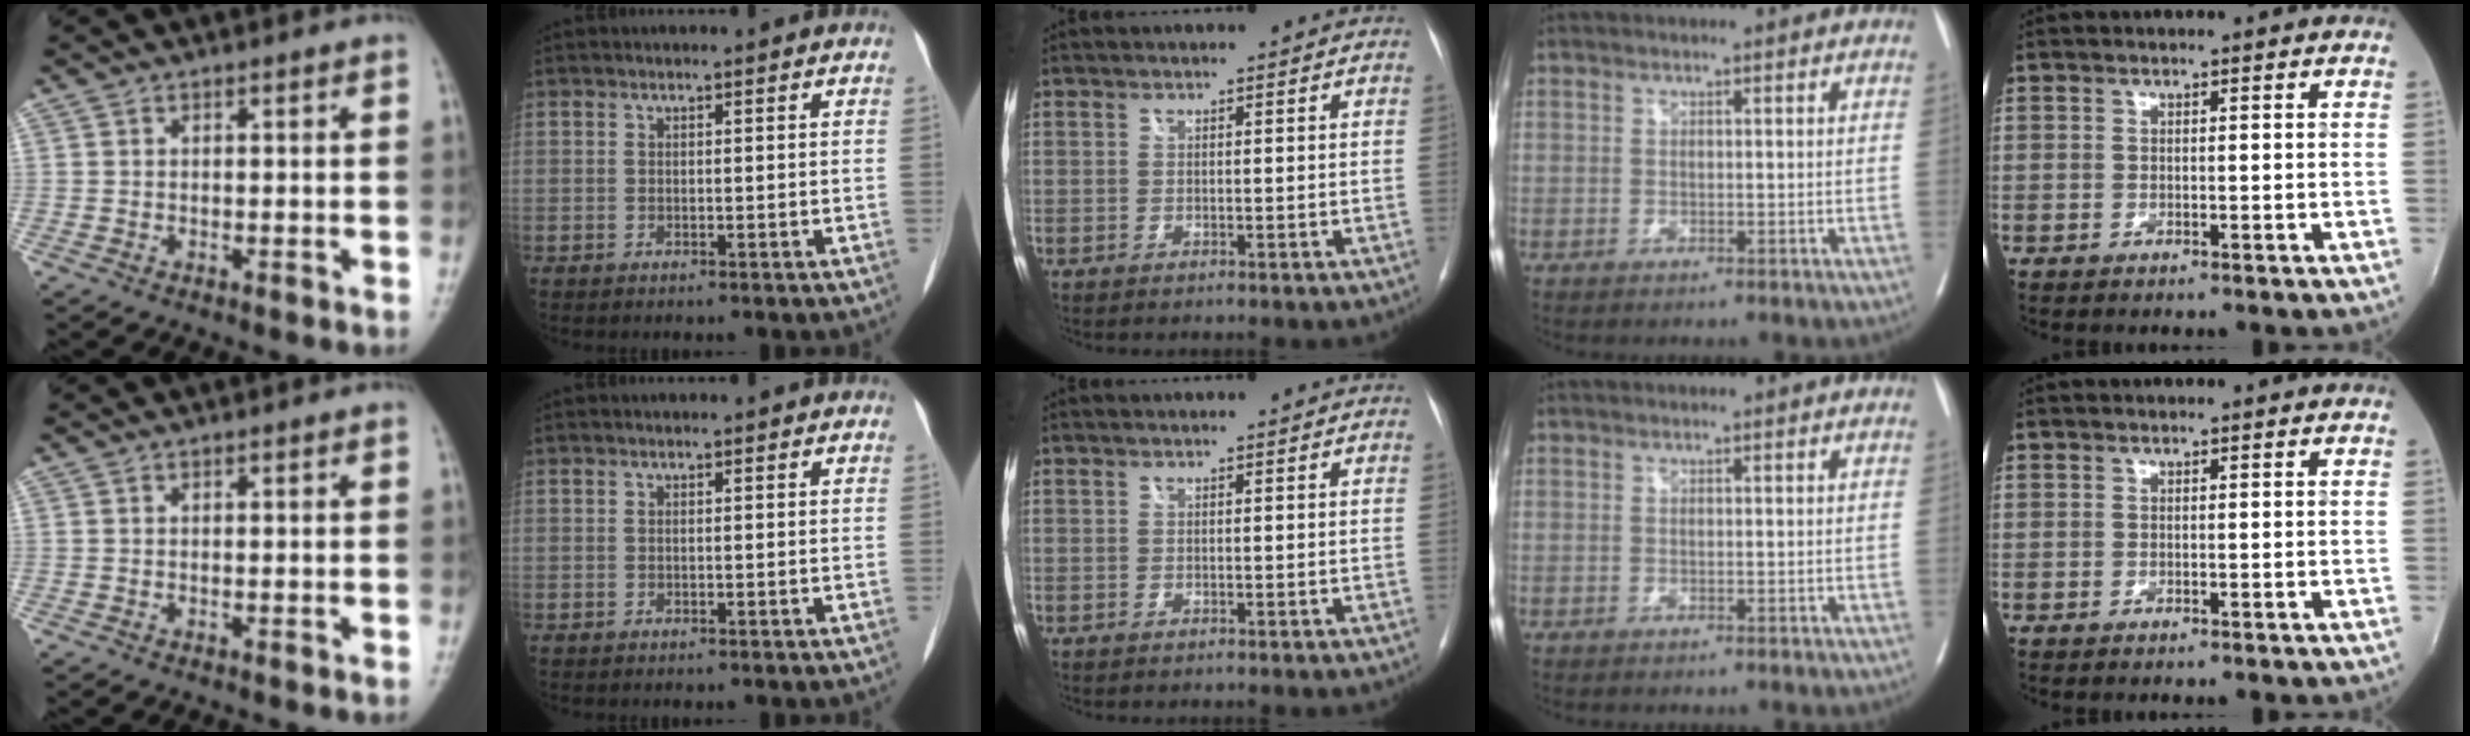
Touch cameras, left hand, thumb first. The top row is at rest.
{}